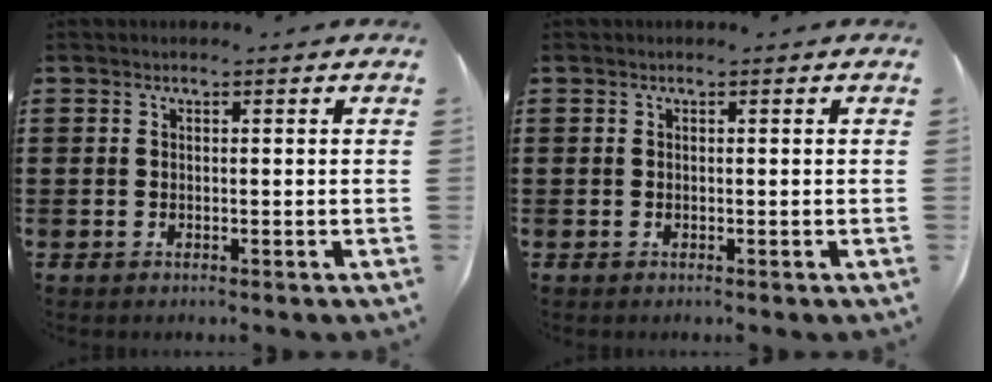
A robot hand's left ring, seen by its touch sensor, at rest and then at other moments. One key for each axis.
{"total": 0.0}